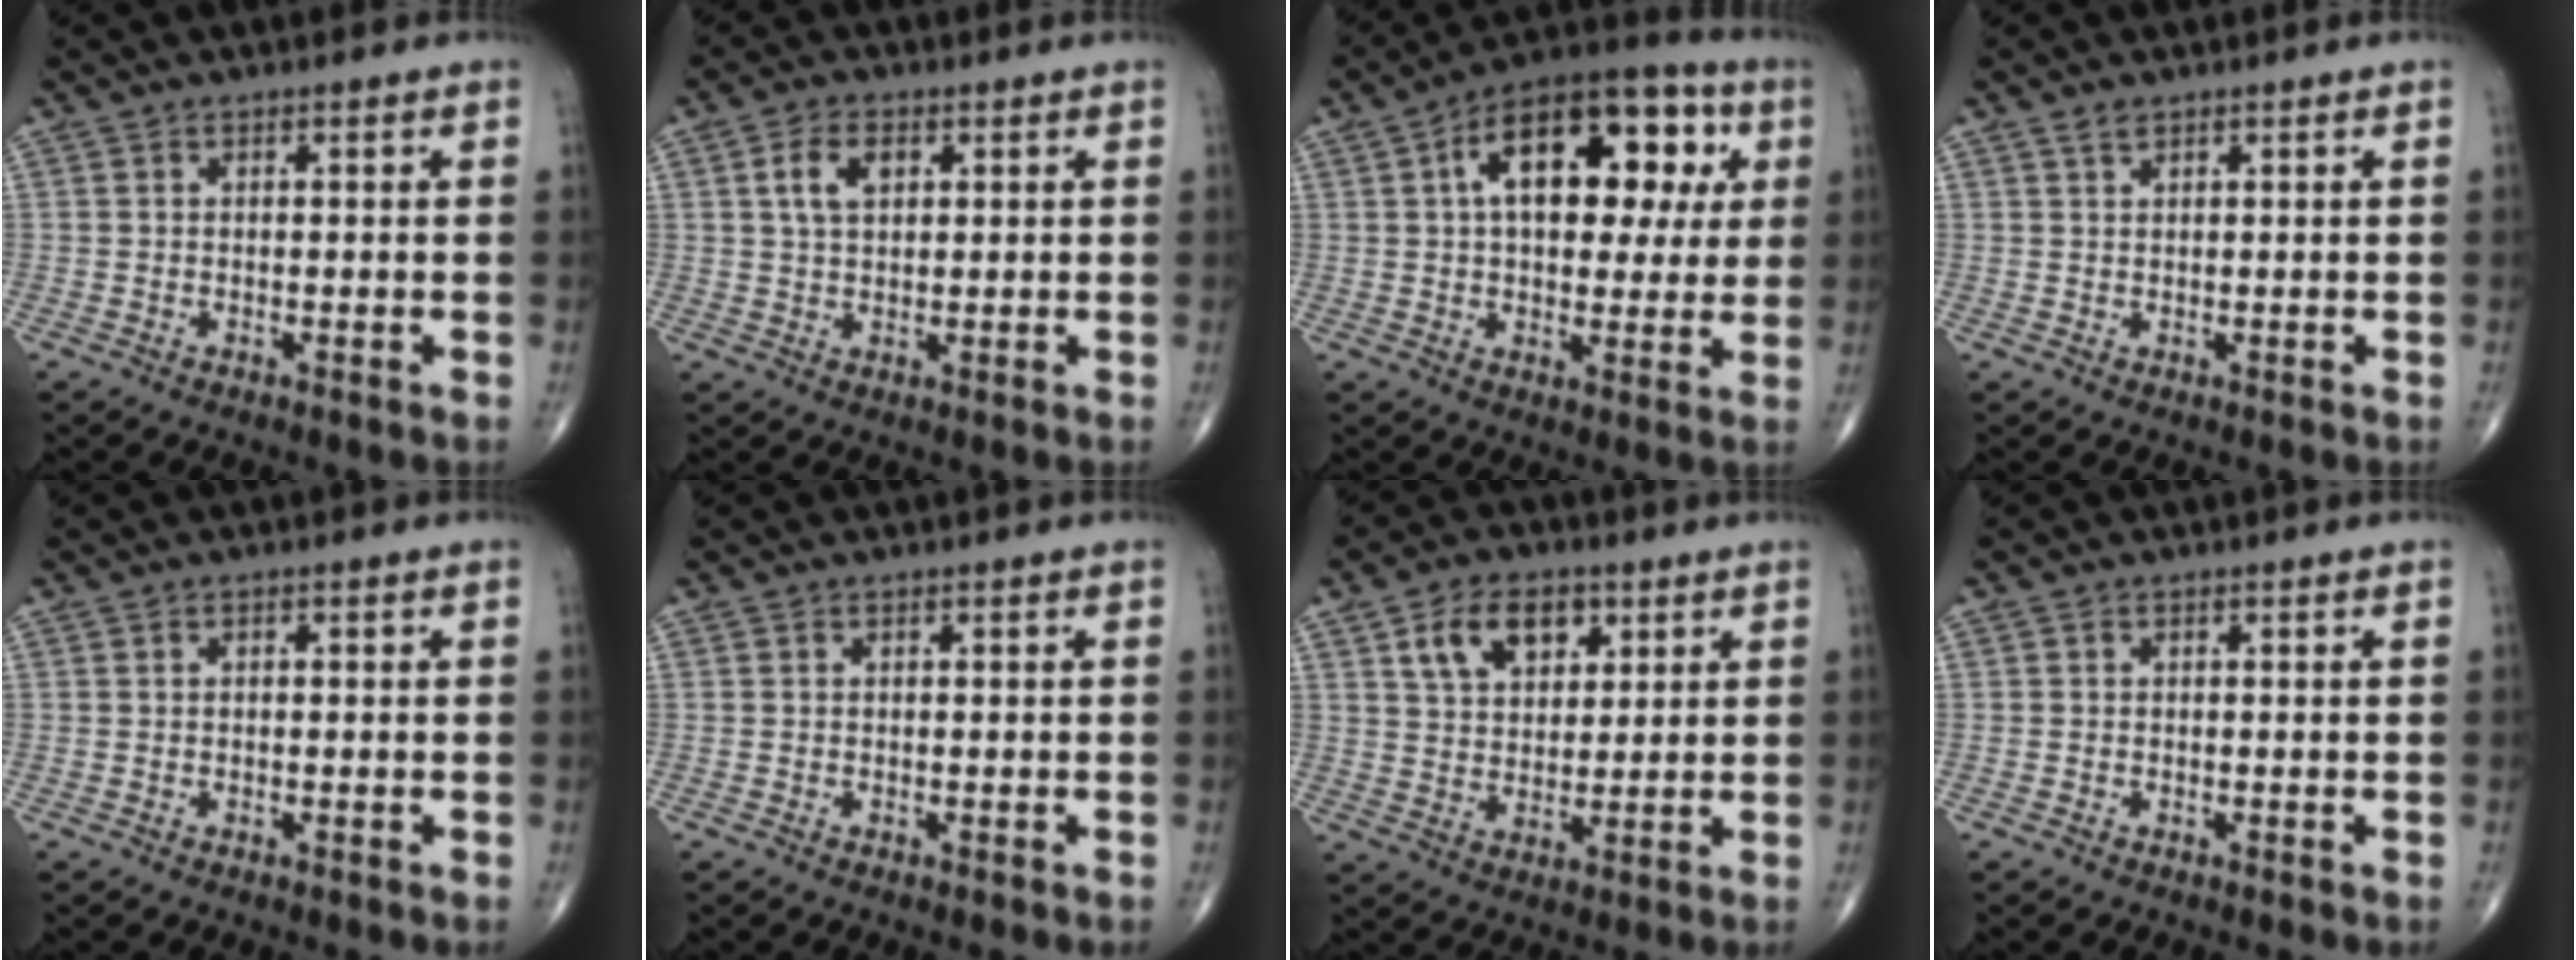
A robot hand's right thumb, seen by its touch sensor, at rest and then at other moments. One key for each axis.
{"total": 5.0, "fx": 1.6, "fy": 3.1, "fz": 3.6, "tx": -0.064, "ty": 0.001, "tz": 0.029}
{"total": 19.8, "fx": 5.1, "fy": 10.9, "fz": 15.7, "tx": -0.190, "ty": 0.021, "tz": 0.065}
{"total": 1.2, "fx": 0.9, "fy": 0.6, "fz": 0.5, "tx": -0.006, "ty": -0.002, "tz": 0.016}
{"total": 0.0}
{"total": 0.0}
{"total": 10.2, "fx": 4.7, "fy": 6.4, "fz": 6.5, "tx": -0.084, "ty": -0.013, "tz": 0.083}
{"total": 0.0}